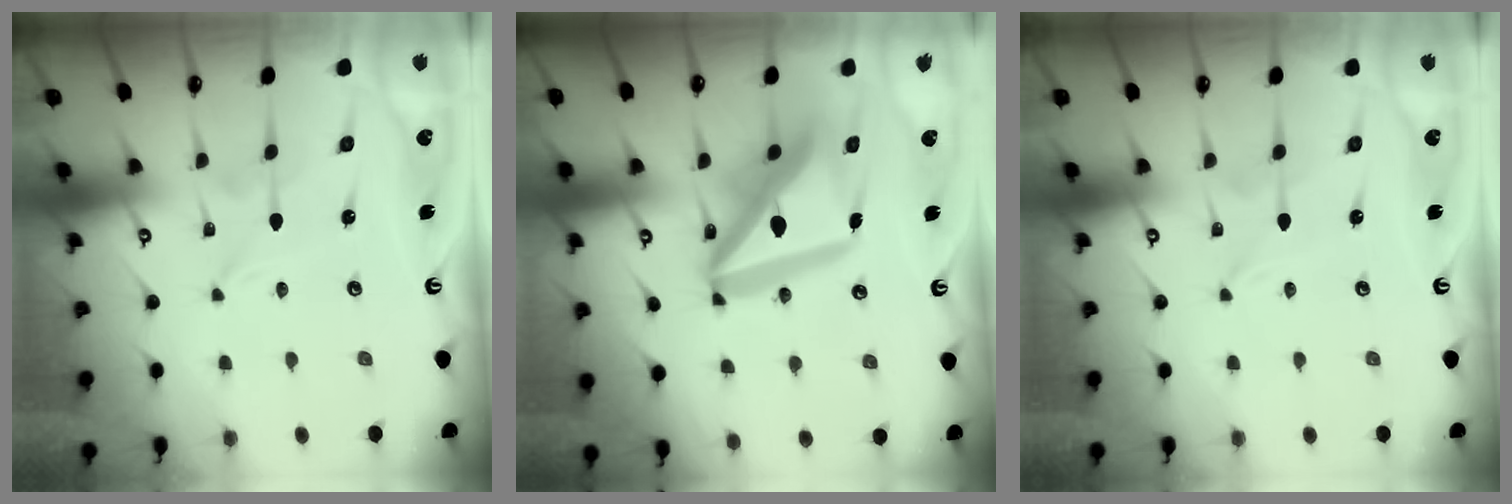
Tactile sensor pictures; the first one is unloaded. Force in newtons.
{"total": 18.5, "press": 18.4, "slide": 2.2}
{"total": 0.0}